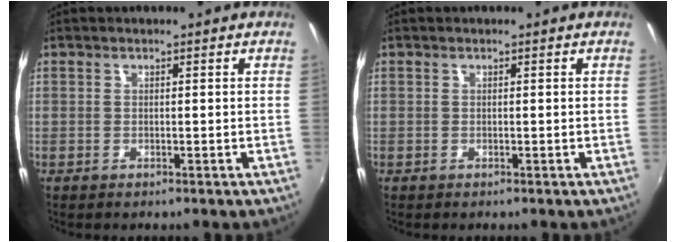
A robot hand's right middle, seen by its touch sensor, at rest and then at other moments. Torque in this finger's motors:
{"motor_torque": [-0.07, 0.07, 0.00, 0.00]}